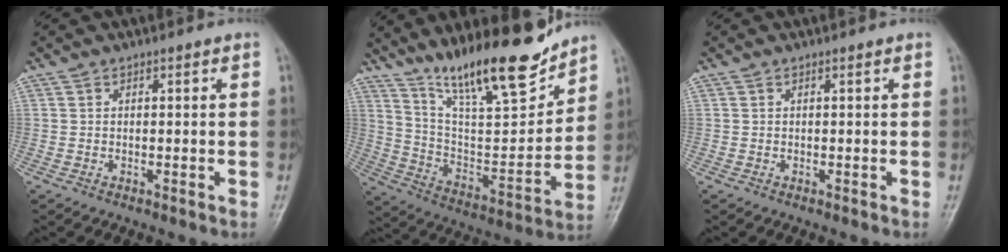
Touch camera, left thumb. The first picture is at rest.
{"total": 20.1, "force": [15.4, 4.6, 12.0], "torque": [-0.159, -0.087, 0.271]}
{"total": 0.0}